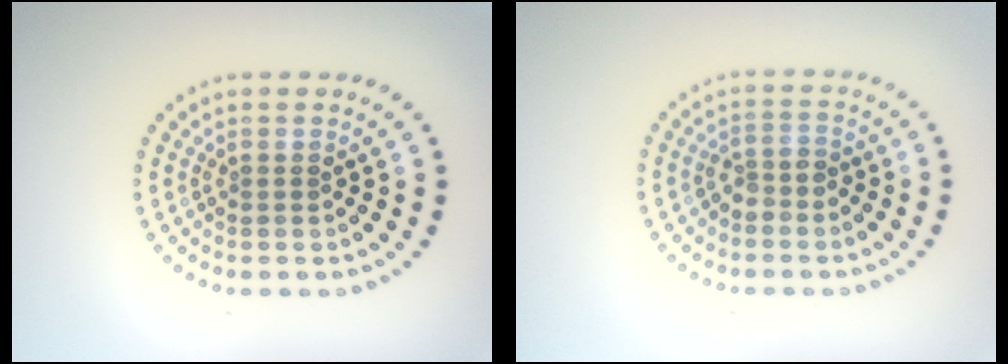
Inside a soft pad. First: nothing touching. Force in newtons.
{"total": 1.4, "press": 1.3, "slide": 0.7}